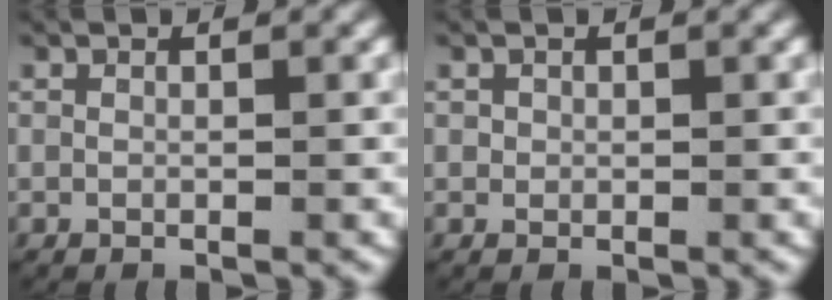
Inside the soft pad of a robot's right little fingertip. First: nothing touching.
{"total": 0.6, "force": [0.0, 0.6, 0.0], "torque": [-0.005, -0.002, 0.002]}